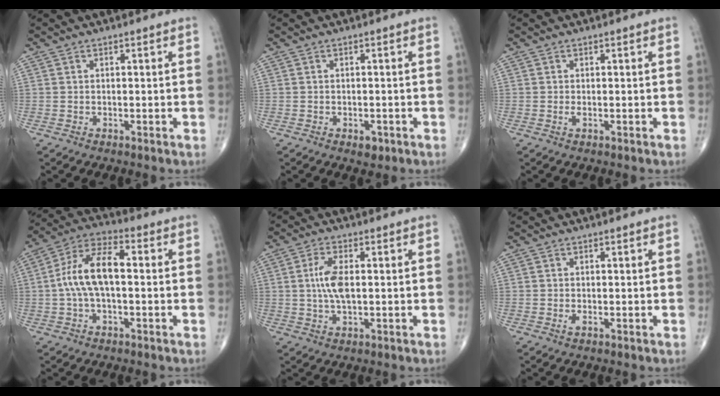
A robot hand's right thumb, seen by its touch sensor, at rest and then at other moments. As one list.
[{"total": 1.9, "force": [-0.9, 1.2, 1.2], "torque": [-0.009, 0.001, -0.009]}, {"total": 0.7, "force": [-0.1, 0.2, 0.6], "torque": [-0.012, -0.002, -0.001]}, {"total": 11.4, "force": [0.0, 5.4, 10.0], "torque": [-0.199, 0.038, -0.006]}, {"total": 6.0, "force": [0.4, 2.5, 5.5], "torque": [-0.120, 0.002, 0.005]}, {"total": 0.6, "force": [-0.2, 0.2, 0.6], "torque": [-0.009, -0.001, -0.002]}]